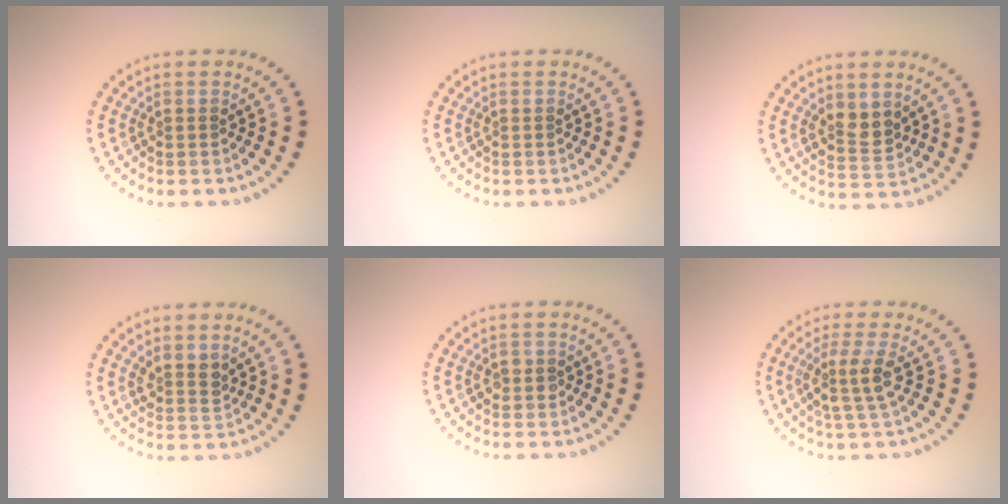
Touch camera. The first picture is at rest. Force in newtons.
{"total": 0.0}
{"total": 2.6, "press": 2.5, "slide": 0.9}
{"total": 2.0, "press": 1.7, "slide": 1.2}
{"total": 1.3, "press": 1.2, "slide": 0.4}
{"total": 2.9, "press": 2.2, "slide": 1.8}